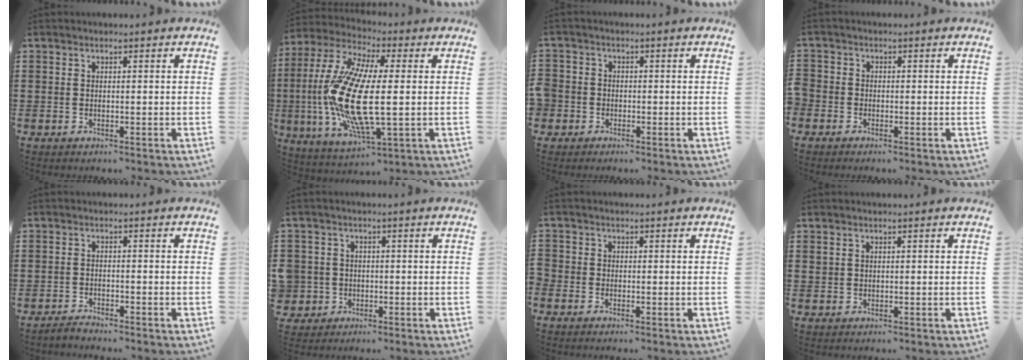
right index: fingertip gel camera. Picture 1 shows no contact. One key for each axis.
{"total": 16.9, "fx": -0.4, "fy": 5.2, "fz": 16.0, "tx": -0.348, "ty": -0.026, "tz": -0.010}
{"total": 1.9, "fx": -1.1, "fy": 1.6, "fz": 0.2, "tx": -0.011, "ty": 0.003, "tz": -0.025}
{"total": 1.2, "fx": -0.9, "fy": 0.7, "fz": 0.2, "tx": -0.006, "ty": 0.000, "tz": -0.019}
{"total": 1.4, "fx": -1.4, "fy": 0.0, "fz": 0.0, "tx": -0.005, "ty": 0.004, "tz": -0.029}
{"total": 3.1, "fx": -0.7, "fy": 3.1, "fz": 0.1, "tx": -0.026, "ty": 0.004, "tz": -0.019}
{"total": 0.8, "fx": -0.7, "fy": 0.4, "fz": 0.2, "tx": -0.005, "ty": -0.001, "tz": -0.014}
{"total": 0.8, "fx": 0.4, "fy": 0.7, "fz": 0.1, "tx": -0.004, "ty": 0.004, "tz": 0.008}